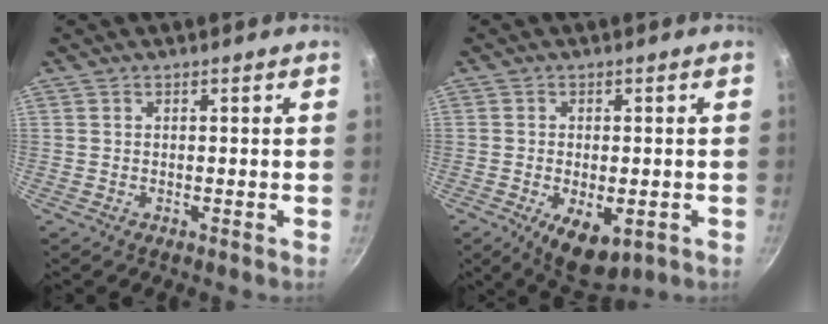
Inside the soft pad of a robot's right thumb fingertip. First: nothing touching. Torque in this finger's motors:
{"motor_torque": [-0.16, 0.50, 0.27, 0.58, 0.19]}